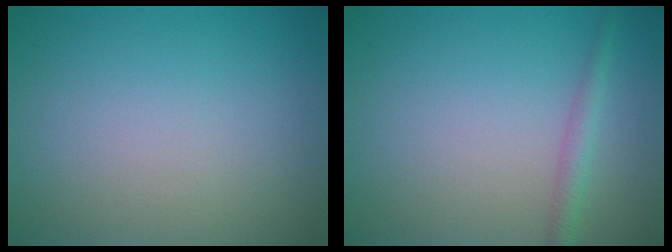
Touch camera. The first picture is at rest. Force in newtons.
{"total": 1.7, "press": 1.7, "slide": 0.1}